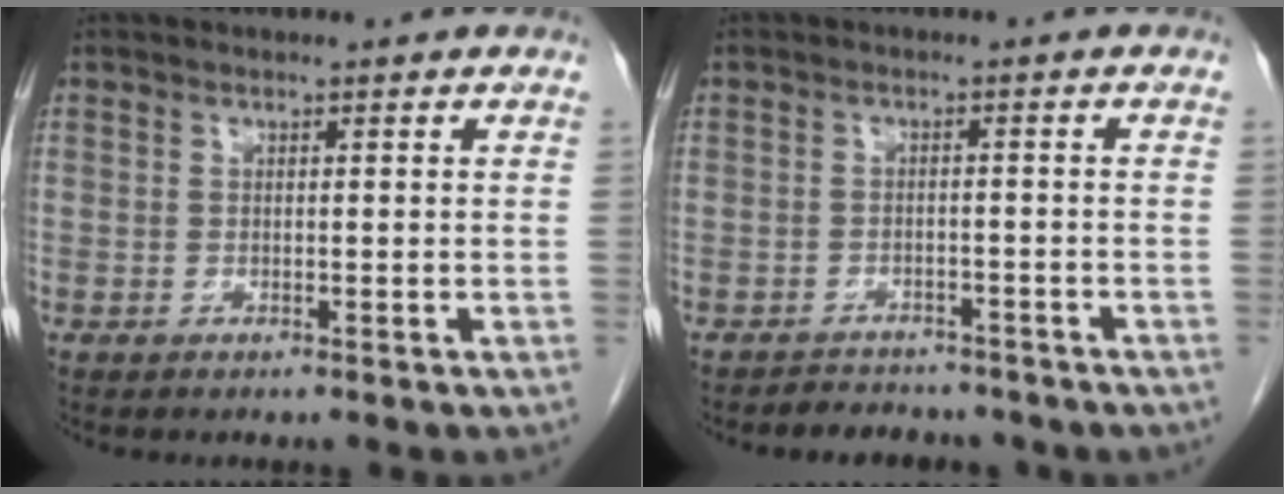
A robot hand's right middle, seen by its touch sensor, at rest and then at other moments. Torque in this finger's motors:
{"motor_torque": [0.11, -0.06, 0.00, 0.02]}